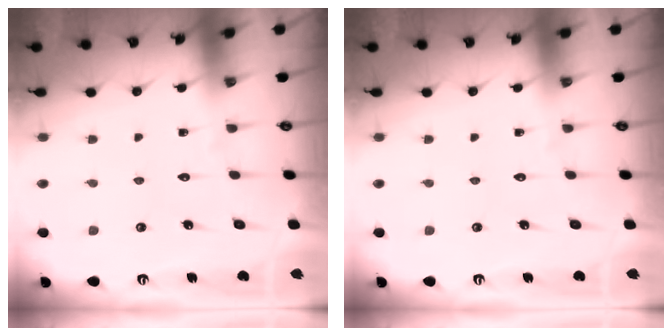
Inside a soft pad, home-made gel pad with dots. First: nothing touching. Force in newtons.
{"total": 0.0}